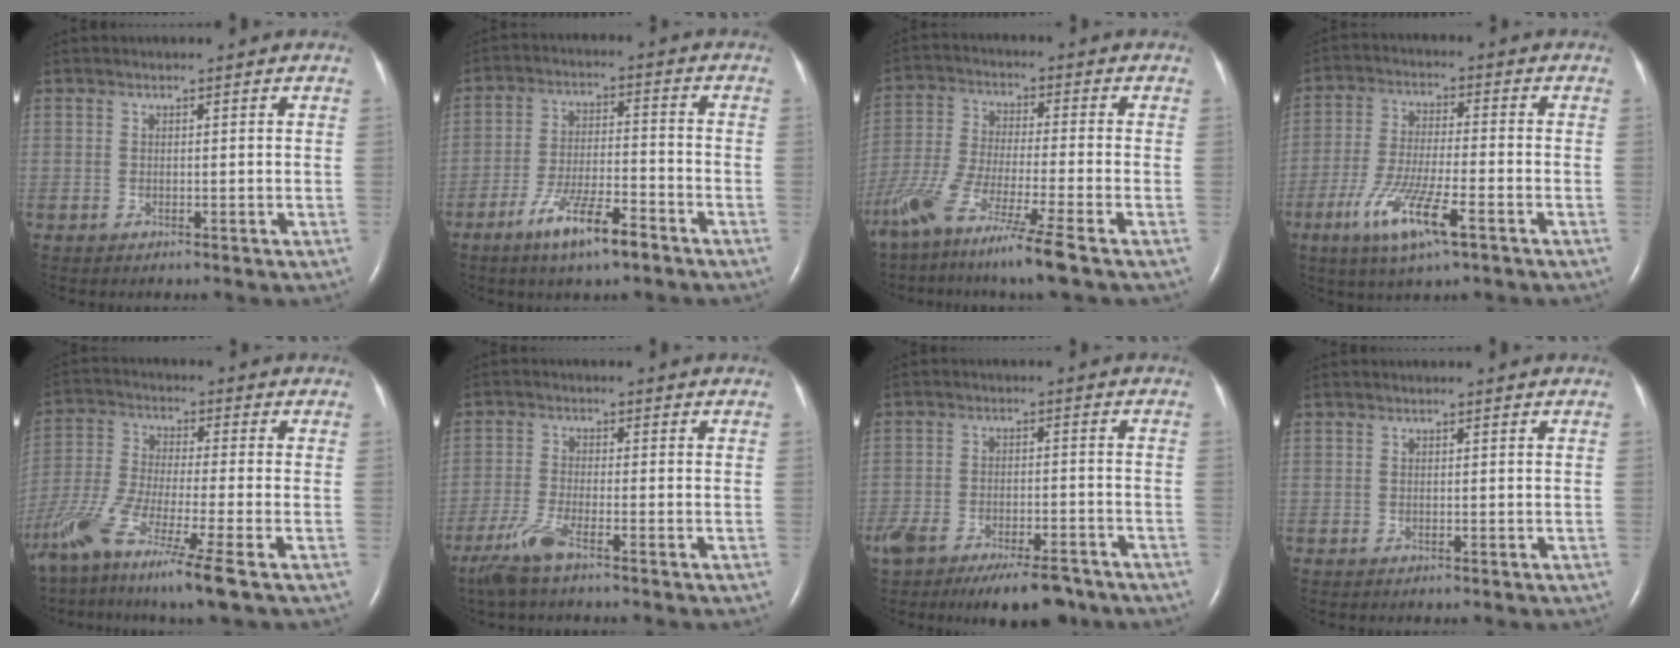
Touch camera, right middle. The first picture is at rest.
{"total": 9.2, "force": [-6.0, 1.5, 6.8], "torque": [-0.131, -0.010, -0.107]}
{"total": 12.4, "force": [-8.7, -0.8, 8.8], "torque": [-0.180, -0.044, -0.162]}
{"total": 10.6, "force": [-5.4, 1.4, 9.1], "torque": [-0.184, -0.021, -0.096]}
{"total": 15.0, "force": [-9.9, -0.3, 11.2], "torque": [-0.249, -0.051, -0.187]}
{"total": 5.6, "force": [-3.9, 0.4, 3.9], "torque": [-0.098, -0.015, -0.081]}
{"total": 14.2, "force": [-10.4, 5.3, 8.0], "torque": [-0.167, -0.012, -0.165]}
{"total": 0.0}